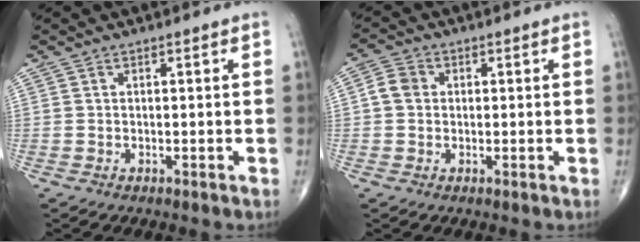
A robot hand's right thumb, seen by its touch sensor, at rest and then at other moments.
{"total": 3.8, "force": [0.2, 3.4, 1.8], "torque": [-0.024, 0.009, -0.004]}